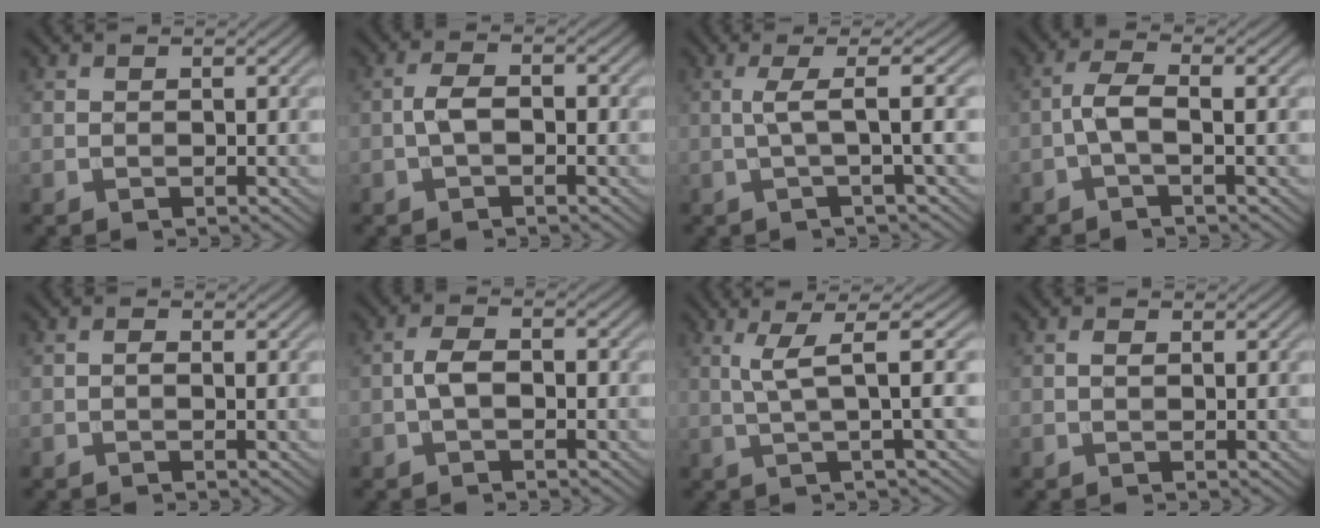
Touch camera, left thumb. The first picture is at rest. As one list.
[{"total": 2.9, "force": [-0.7, 1.3, 2.5], "torque": [-0.052, 0.007, -0.017]}, {"total": 4.2, "force": [0.2, 0.5, 4.1], "torque": [-0.073, 0.011, -0.005]}, {"total": 3.2, "force": [-0.7, 0.8, 3.1], "torque": [-0.065, 0.008, -0.022]}, {"total": 0.8, "force": [-0.2, 0.3, 0.7], "torque": [-0.012, 0.001, -0.004]}, {"total": 3.1, "force": [-0.6, 1.6, 2.6], "torque": [-0.054, 0.008, -0.016]}, {"total": 5.4, "force": [1.2, 0.6, 5.2], "torque": [-0.101, 0.015, 0.022]}, {"total": 0.9, "force": [0.1, 0.4, 0.8], "torque": [-0.014, 0.000, 0.001]}]